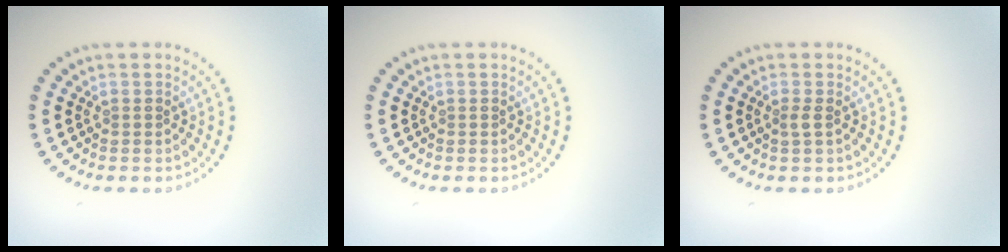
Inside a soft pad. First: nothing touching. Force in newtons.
{"total": 0.0}
{"total": 0.9, "press": 0.6, "slide": 0.6}